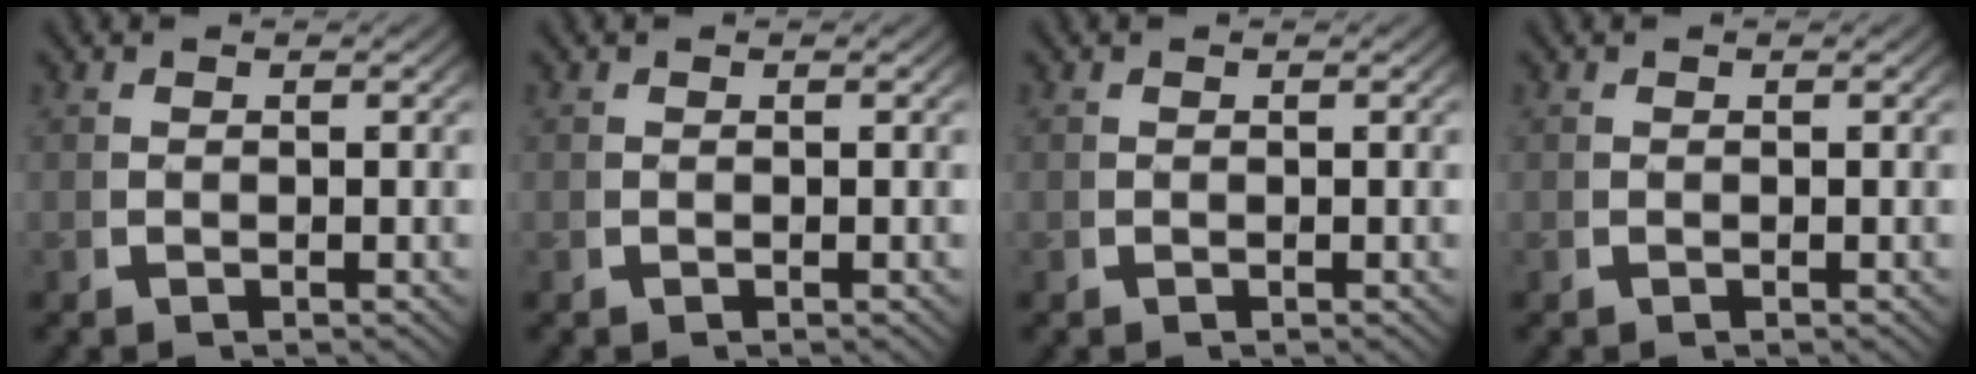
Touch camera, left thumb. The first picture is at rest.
{"total": 0.0}
{"total": 0.0}
{"total": 0.0}